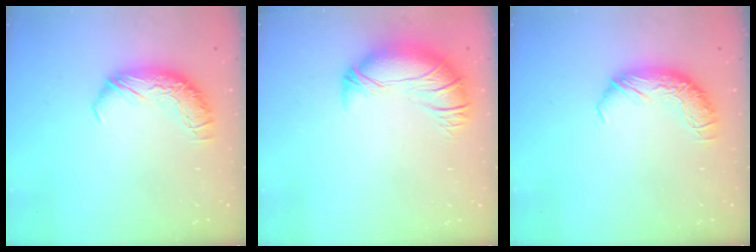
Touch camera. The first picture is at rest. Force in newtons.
{"total": 2.6, "press": 0.1, "slide": 2.6}
{"total": 0.0}